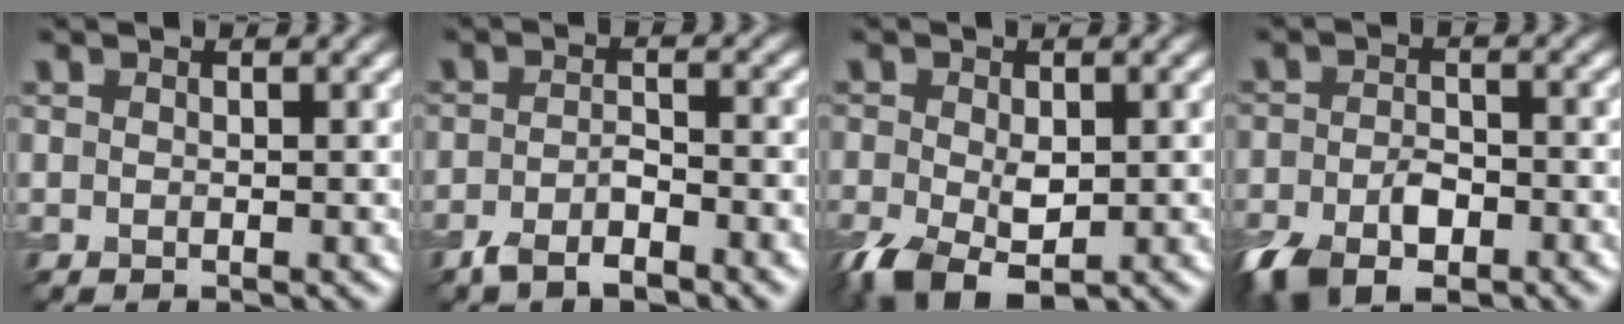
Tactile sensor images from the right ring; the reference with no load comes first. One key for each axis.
{"total": 3.9, "fx": -2.6, "fy": 1.2, "fz": 2.7, "tx": -0.051, "ty": -0.001, "tz": -0.049}
{"total": 4.8, "fx": -1.5, "fy": 2.8, "fz": 3.7, "tx": -0.078, "ty": -0.012, "tz": -0.023}
{"total": 5.8, "fx": -3.2, "fy": 2.9, "fz": 3.8, "tx": -0.072, "ty": -0.006, "tz": -0.063}